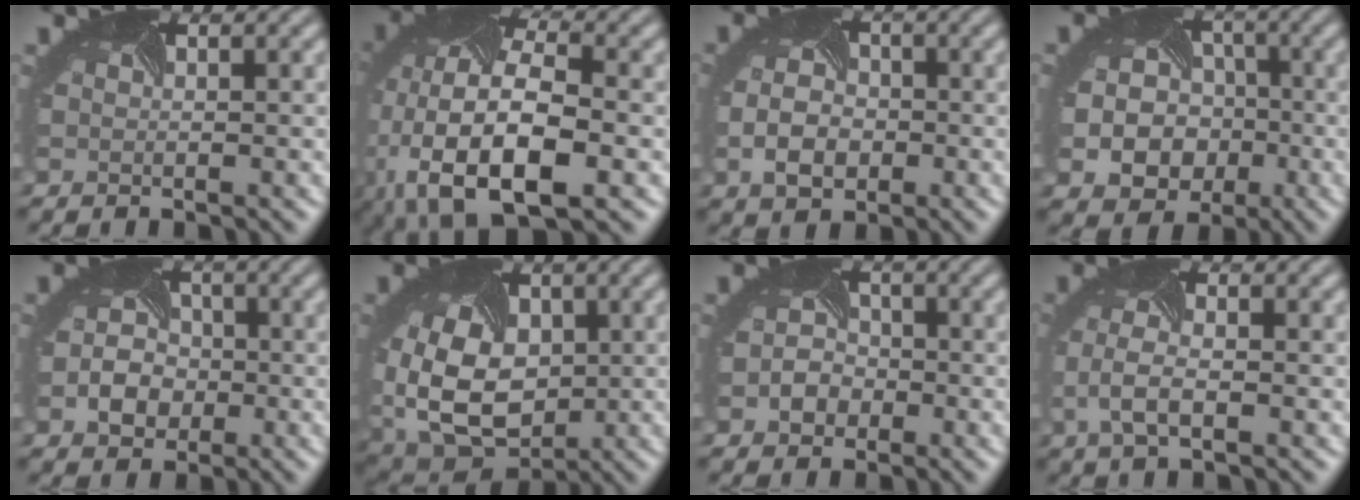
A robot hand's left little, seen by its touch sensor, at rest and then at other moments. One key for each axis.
{"total": 12.4, "fx": -4.5, "fy": 6.3, "fz": 9.8, "tx": -0.209, "ty": -0.026, "tz": -0.060}
{"total": 3.8, "fx": -1.4, "fy": 2.6, "fz": 2.3, "tx": -0.055, "ty": -0.005, "tz": -0.020}
{"total": 8.7, "fx": -2.7, "fy": 7.4, "fz": 3.8, "tx": -0.059, "ty": -0.029, "tz": -0.045}
{"total": 3.1, "fx": -1.6, "fy": 2.4, "fz": 1.2, "tx": -0.021, "ty": -0.003, "tz": -0.024}
{"total": 11.8, "fx": -1.4, "fy": 8.5, "fz": 8.0, "tx": -0.185, "ty": -0.029, "tz": 0.001}
{"total": 2.3, "fx": -1.5, "fy": 1.7, "fz": 0.5, "tx": -0.015, "ty": -0.003, "tz": -0.025}
{"total": 2.6, "fx": -1.2, "fy": 0.9, "fz": 2.1, "tx": -0.066, "ty": -0.004, "tz": -0.018}